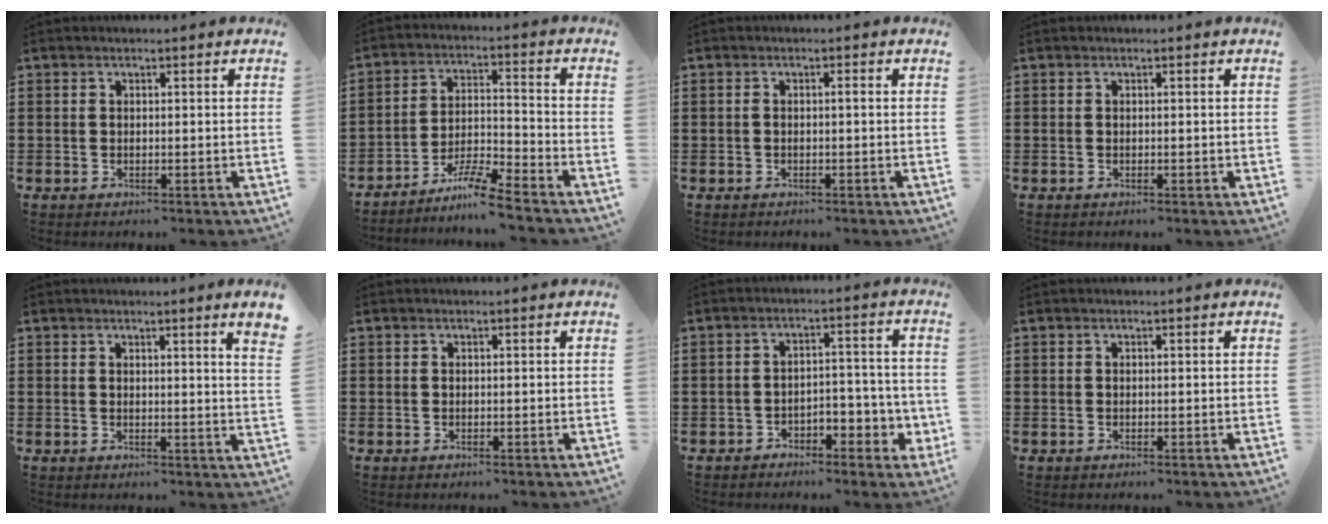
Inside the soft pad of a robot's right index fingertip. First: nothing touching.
{"total": 7.0, "force": [-6.3, -0.2, 3.1], "torque": [-0.064, -0.005, -0.122]}
{"total": 0.9, "force": [-0.2, 0.1, 0.9], "torque": [-0.018, 0.000, -0.004]}
{"total": 0.0}
{"total": 2.1, "force": [1.6, -0.7, 1.2], "torque": [-0.024, -0.006, 0.029]}
{"total": 0.0}
{"total": 4.2, "force": [-2.4, 2.5, 2.2], "torque": [-0.041, 0.012, -0.048]}
{"total": 0.0}